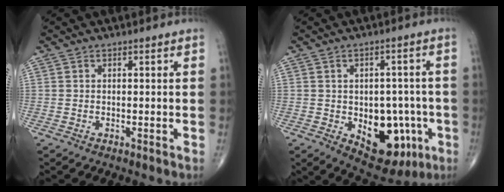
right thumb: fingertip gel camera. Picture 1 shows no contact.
{"total": 14.1, "force": [-4.1, 8.8, 10.2], "torque": [-0.088, 0.019, -0.039]}